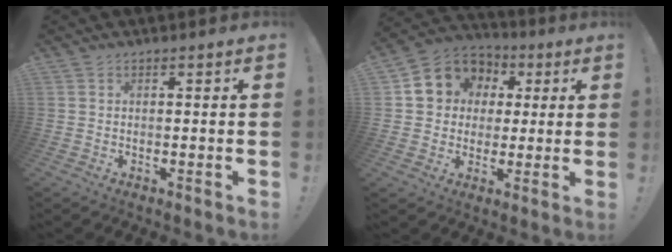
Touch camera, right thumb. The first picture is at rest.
{"total": 10.5, "force": [2.6, 9.6, 3.4], "torque": [-0.045, -0.009, 0.055]}